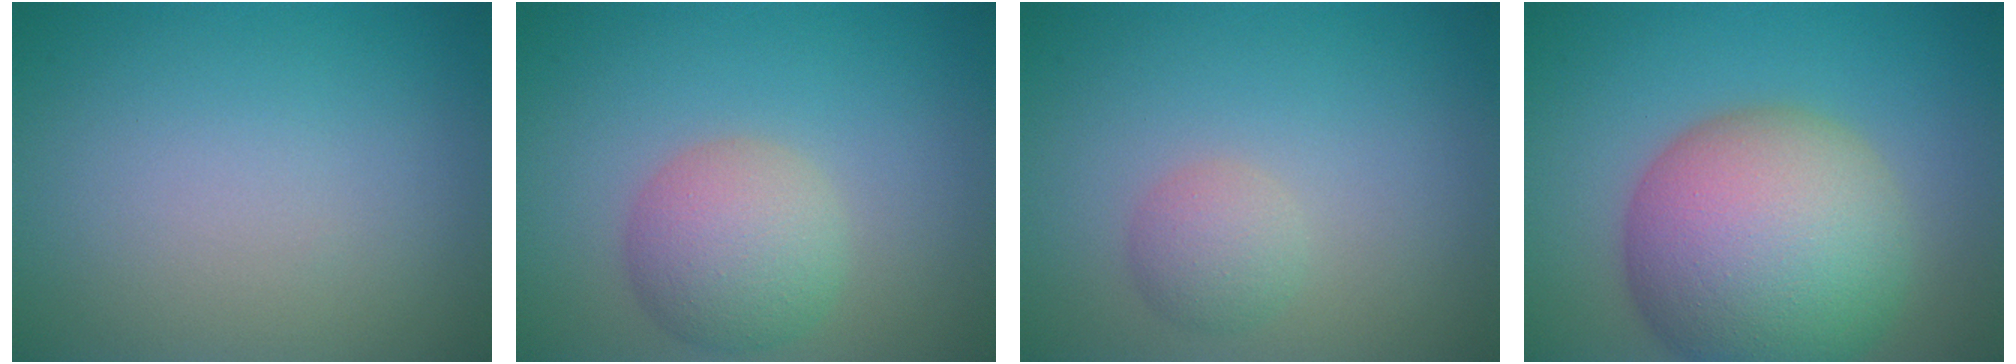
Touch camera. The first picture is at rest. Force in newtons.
{"total": 4.6, "press": 4.6, "slide": 0.2}
{"total": 2.1, "press": 2.1, "slide": 0.1}
{"total": 13.2, "press": 13.2, "slide": 0.6}